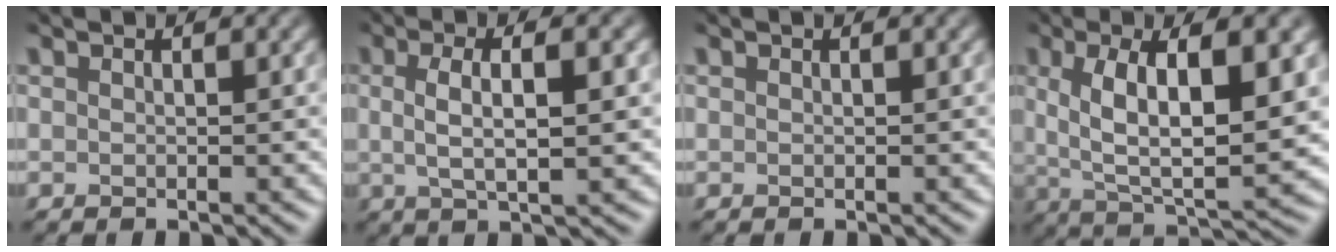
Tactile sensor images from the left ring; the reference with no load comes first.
{"total": 4.1, "force": [-1.0, 0.8, 3.9], "torque": [-0.079, -0.003, -0.007]}
{"total": 0.0}
{"total": 9.1, "force": [1.1, 3.3, 8.4], "torque": [-0.154, -0.019, 0.030]}